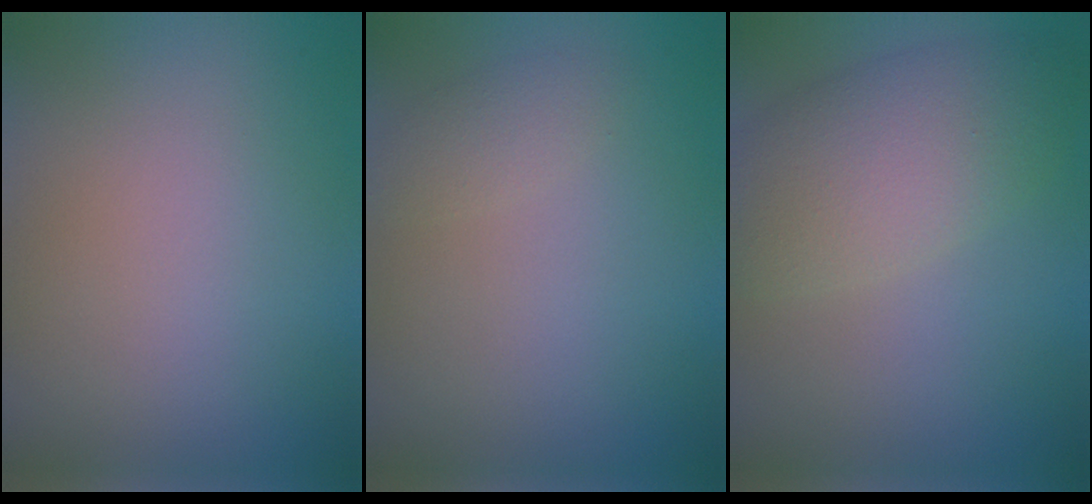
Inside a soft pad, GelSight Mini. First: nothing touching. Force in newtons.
{"total": 1.2, "press": 1.2, "slide": 0.1}
{"total": 6.1, "press": 6.1, "slide": 0.1}